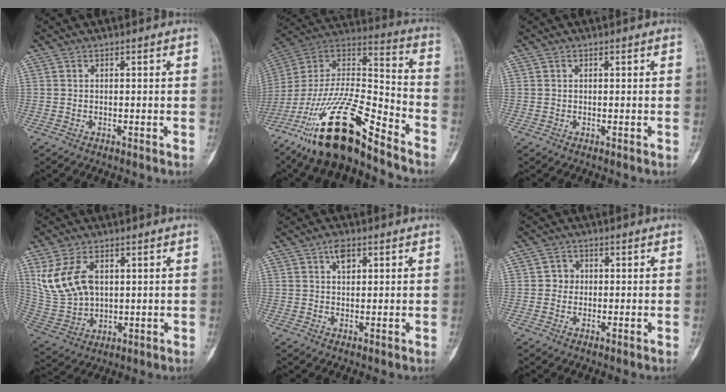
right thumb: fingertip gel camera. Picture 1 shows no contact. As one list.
[{"total": 23.7, "force": [-16.7, 6.3, 15.6], "torque": [-0.327, 0.064, -0.306]}, {"total": 0.0}, {"total": 11.7, "force": [3.7, 7.5, 8.1], "torque": [-0.157, -0.010, 0.090]}, {"total": 2.8, "force": [1.5, 1.6, 1.9], "torque": [-0.022, -0.002, 0.022]}, {"total": 2.3, "force": [0.0, 2.2, 0.7], "torque": [0.006, 0.007, -0.005]}]